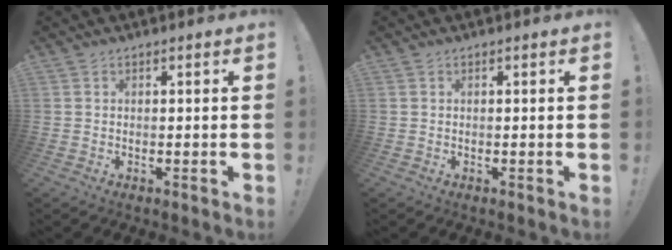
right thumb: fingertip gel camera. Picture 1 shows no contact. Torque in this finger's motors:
{"motor_torque": [-0.16, 0.14, -0.14, 0.08, 0.01]}